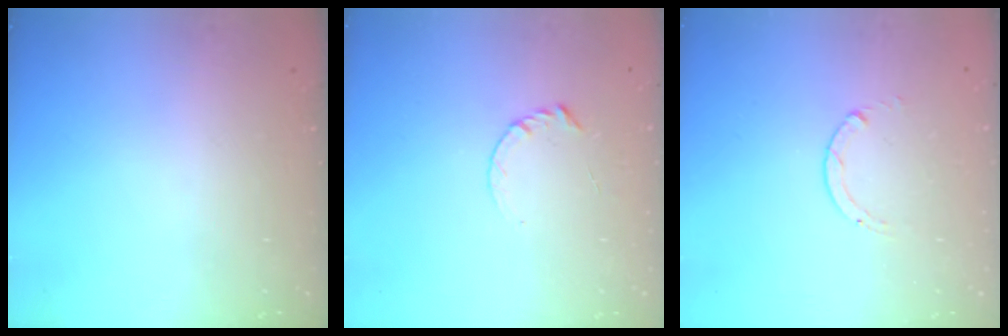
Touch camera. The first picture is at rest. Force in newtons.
{"total": 3.7, "press": 3.6, "slide": 0.4}
{"total": 0.8, "press": 0.7, "slide": 0.1}